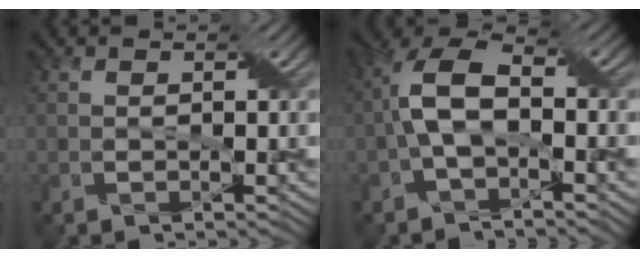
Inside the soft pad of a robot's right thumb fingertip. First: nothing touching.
{"total": 7.2, "force": [-1.1, 3.4, 6.3], "torque": [-0.139, 0.020, -0.029]}